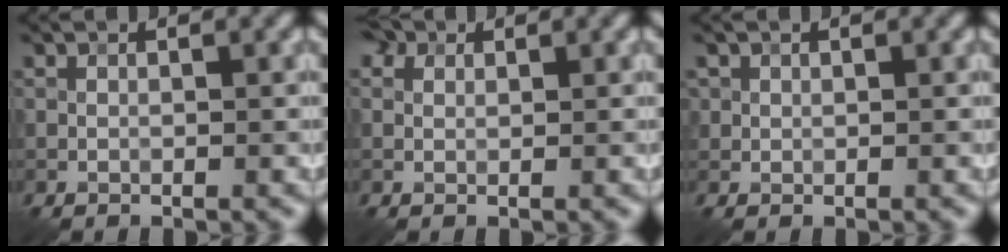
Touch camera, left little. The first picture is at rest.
{"total": 1.6, "force": [1.1, 1.1, 0.5], "torque": [-0.009, 0.003, 0.002]}
{"total": 0.9, "force": [0.3, 0.8, -0.1], "torque": [0.009, 0.001, 0.000]}